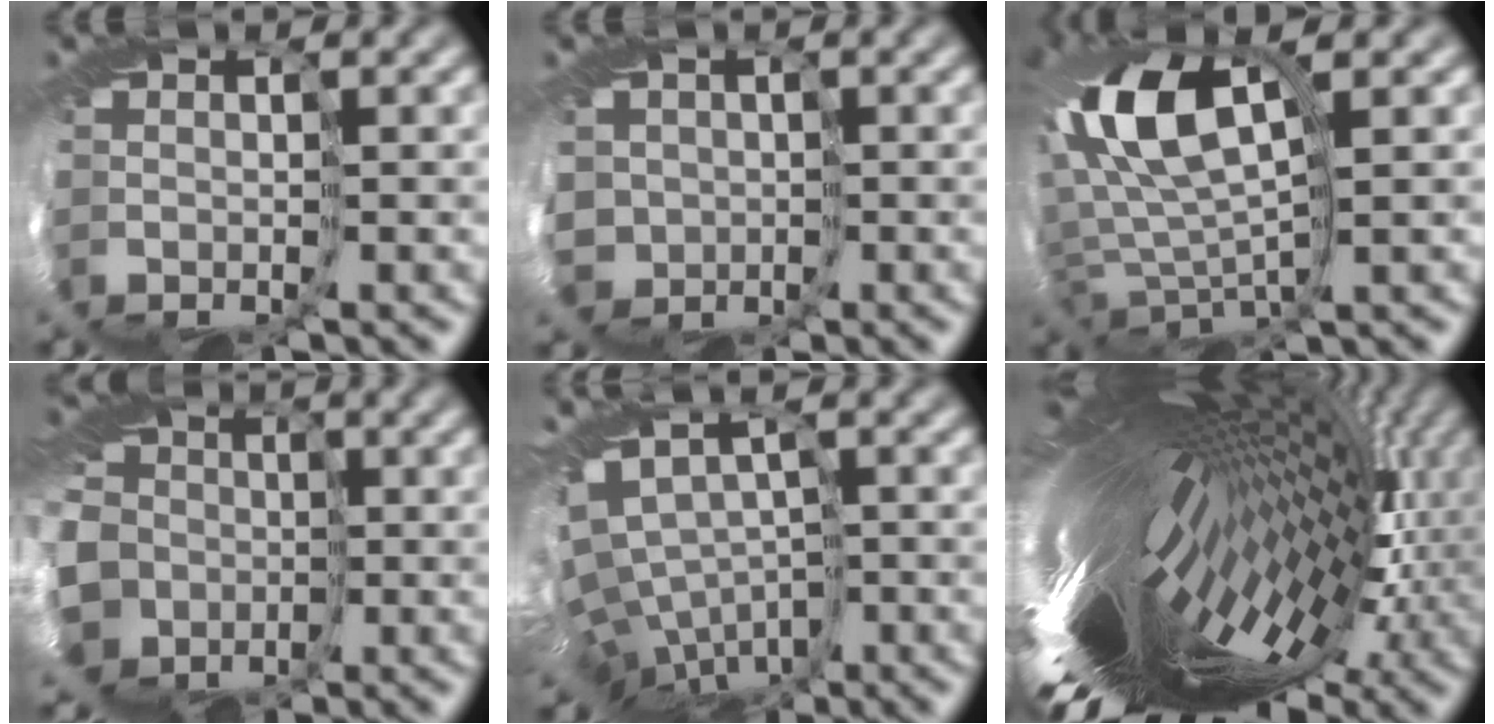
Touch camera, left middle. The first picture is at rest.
{"total": 4.9, "force": [-0.4, 4.9, 0.3], "torque": [-0.035, -0.011, -0.018]}
{"total": 8.5, "force": [2.5, 4.4, 6.8], "torque": [-0.172, 0.019, 0.041]}
{"total": 16.2, "force": [-5.9, 14.5, 4.1], "torque": [-0.146, -0.031, -0.124]}
{"total": 8.9, "force": [-3.1, 6.8, 4.7], "torque": [-0.124, -0.016, 0.002]}
{"total": 17.9, "force": [-0.2, 7.9, 16.1], "torque": [-0.262, 0.021, 0.035]}